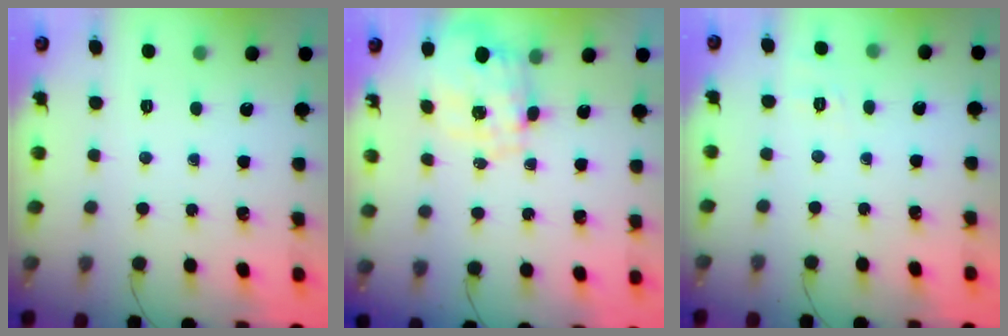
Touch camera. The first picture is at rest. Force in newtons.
{"total": 1.7, "press": 1.6, "slide": 0.3}
{"total": 1.9, "press": 0.5, "slide": 1.8}